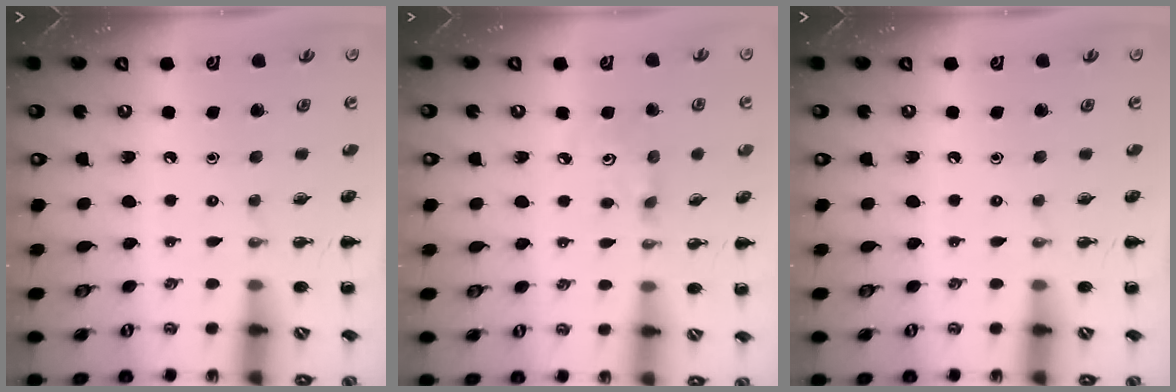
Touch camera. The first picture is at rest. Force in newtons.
{"total": 3.5, "press": 3.4, "slide": 1.0}
{"total": 0.0}